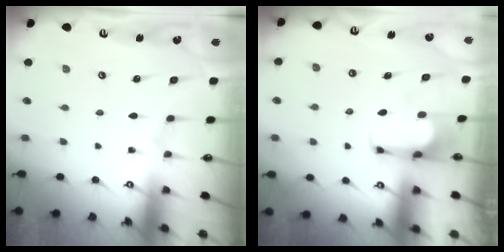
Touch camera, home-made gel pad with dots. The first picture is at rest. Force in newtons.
{"total": 0.8, "press": 0.1, "slide": 0.8}